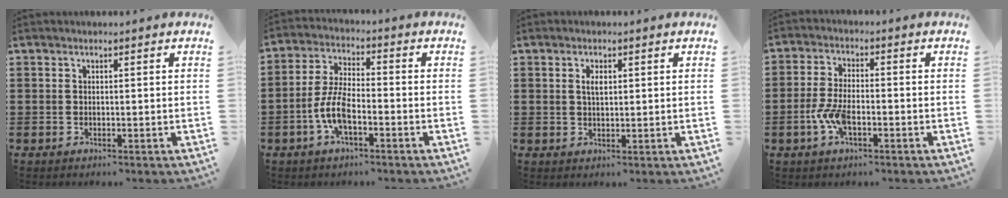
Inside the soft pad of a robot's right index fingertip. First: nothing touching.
{"total": 7.0, "force": [-2.6, 2.8, 5.9], "torque": [-0.140, -0.003, -0.056]}
{"total": 2.1, "force": [0.5, 0.9, 1.8], "torque": [-0.036, 0.006, 0.008]}
{"total": 5.6, "force": [-2.0, 2.4, 4.7], "torque": [-0.113, -0.006, -0.041]}